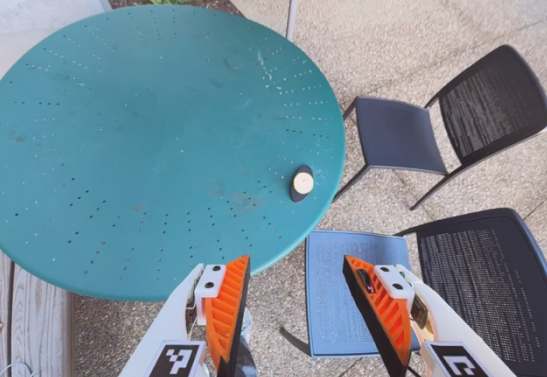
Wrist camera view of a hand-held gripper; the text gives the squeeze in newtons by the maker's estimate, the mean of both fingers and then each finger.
{"total": 0.0}